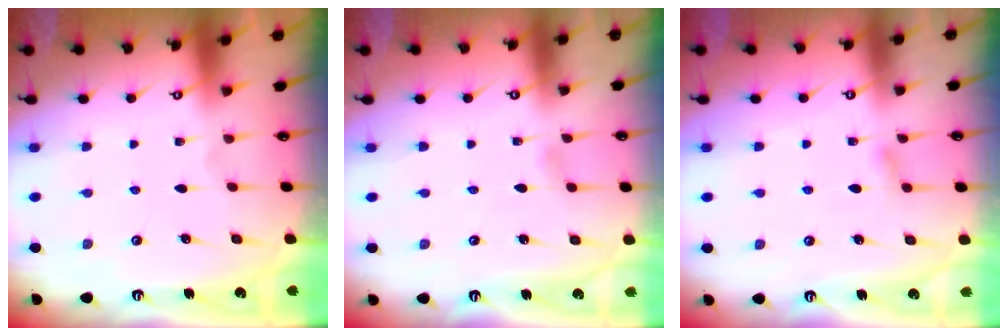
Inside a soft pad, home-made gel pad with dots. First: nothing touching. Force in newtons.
{"total": 3.4, "press": 3.4, "slide": 0.4}
{"total": 4.3, "press": 4.2, "slide": 0.6}